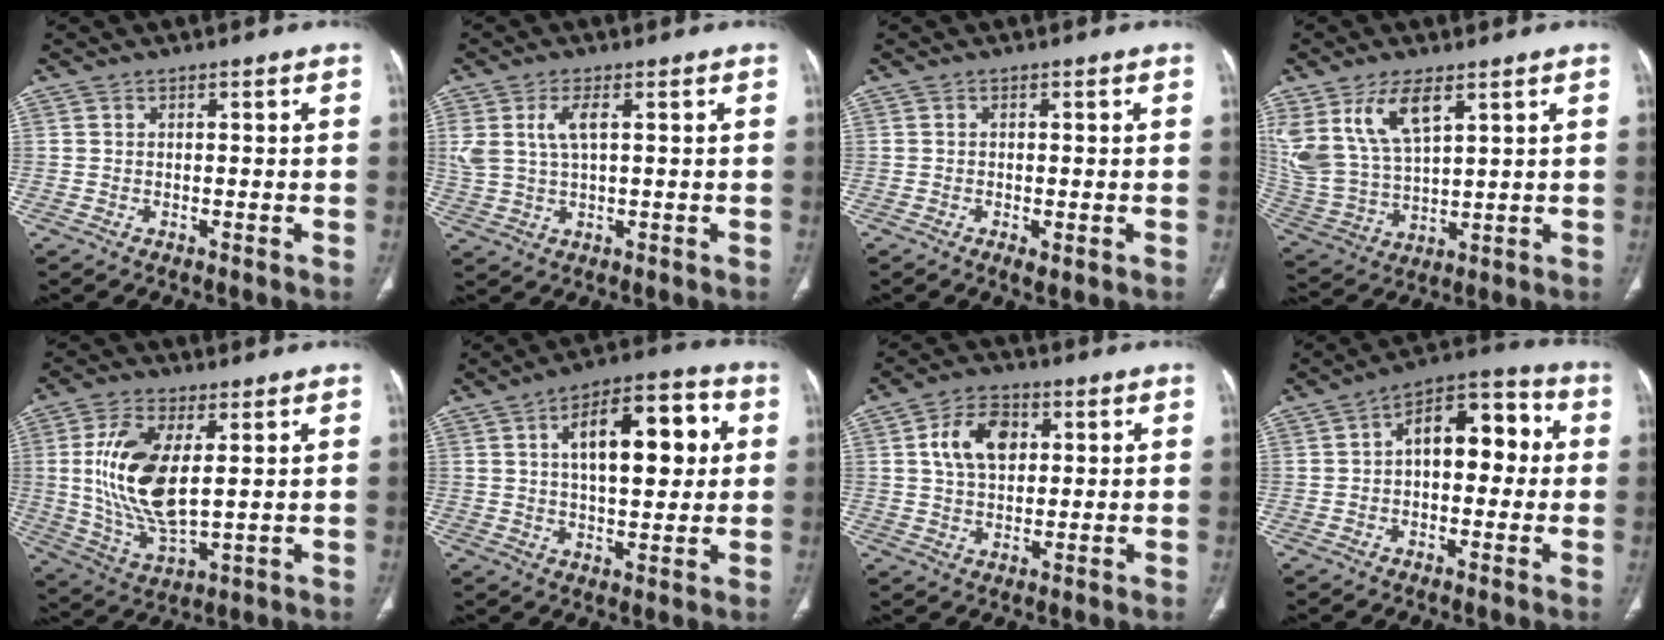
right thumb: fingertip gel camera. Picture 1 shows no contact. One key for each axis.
{"total": 5.8, "fx": 1.8, "fy": 2.4, "fz": 5.0, "tx": -0.118, "ty": 0.003, "tz": 0.043}
{"total": 2.0, "fx": -0.6, "fy": 0.8, "fz": 1.7, "tx": -0.033, "ty": -0.005, "tz": -0.009}
{"total": 14.3, "fx": 7.3, "fy": 6.7, "fz": 10.3, "tx": -0.208, "ty": -0.024, "tz": 0.160}
{"total": 15.4, "fx": 2.7, "fy": 7.0, "fz": 13.5, "tx": -0.272, "ty": -0.020, "tz": 0.061}
{"total": 16.4, "fx": 3.9, "fy": 7.6, "fz": 14.0, "tx": -0.180, "ty": 0.014, "tz": 0.057}
{"total": 9.2, "fx": 2.4, "fy": 6.1, "fz": 6.5, "tx": -0.100, "ty": 0.002, "tz": 0.041}
{"total": 12.6, "fx": 1.2, "fy": 7.3, "fz": 10.3, "tx": -0.115, "ty": 0.040, "tz": 0.006}